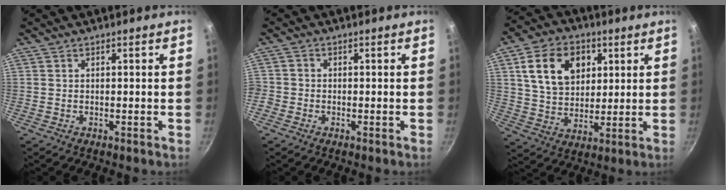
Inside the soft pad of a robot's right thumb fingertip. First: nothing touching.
{"total": 1.5, "force": [-0.7, 1.3, 0.3], "torque": [-0.005, 0.003, -0.018]}
{"total": 14.5, "force": [4.8, 10.5, 8.7], "torque": [-0.124, -0.004, 0.081]}